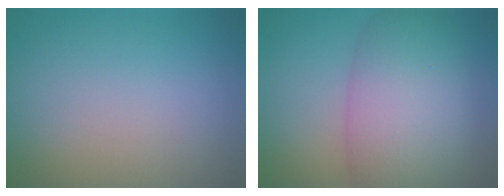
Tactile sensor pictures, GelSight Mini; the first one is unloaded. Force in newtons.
{"total": 8.6, "press": 8.6, "slide": 0.3}